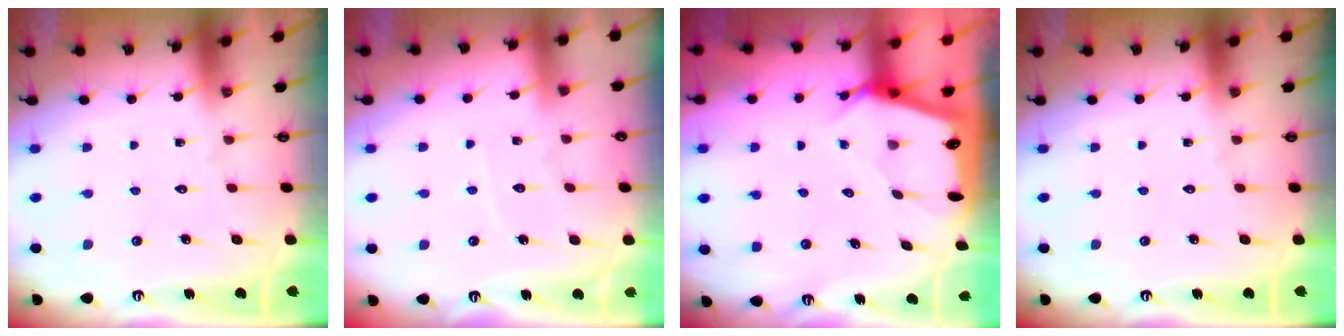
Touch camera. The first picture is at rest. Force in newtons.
{"total": 4.0, "press": 4.0, "slide": 0.3}
{"total": 2.7, "press": 2.7, "slide": 0.2}
{"total": 0.0}